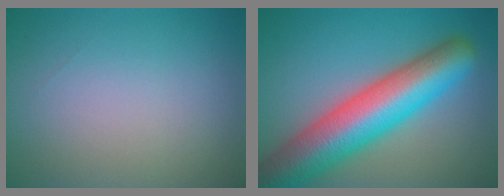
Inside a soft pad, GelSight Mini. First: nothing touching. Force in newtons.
{"total": 11.8, "press": 11.8, "slide": 0.6}